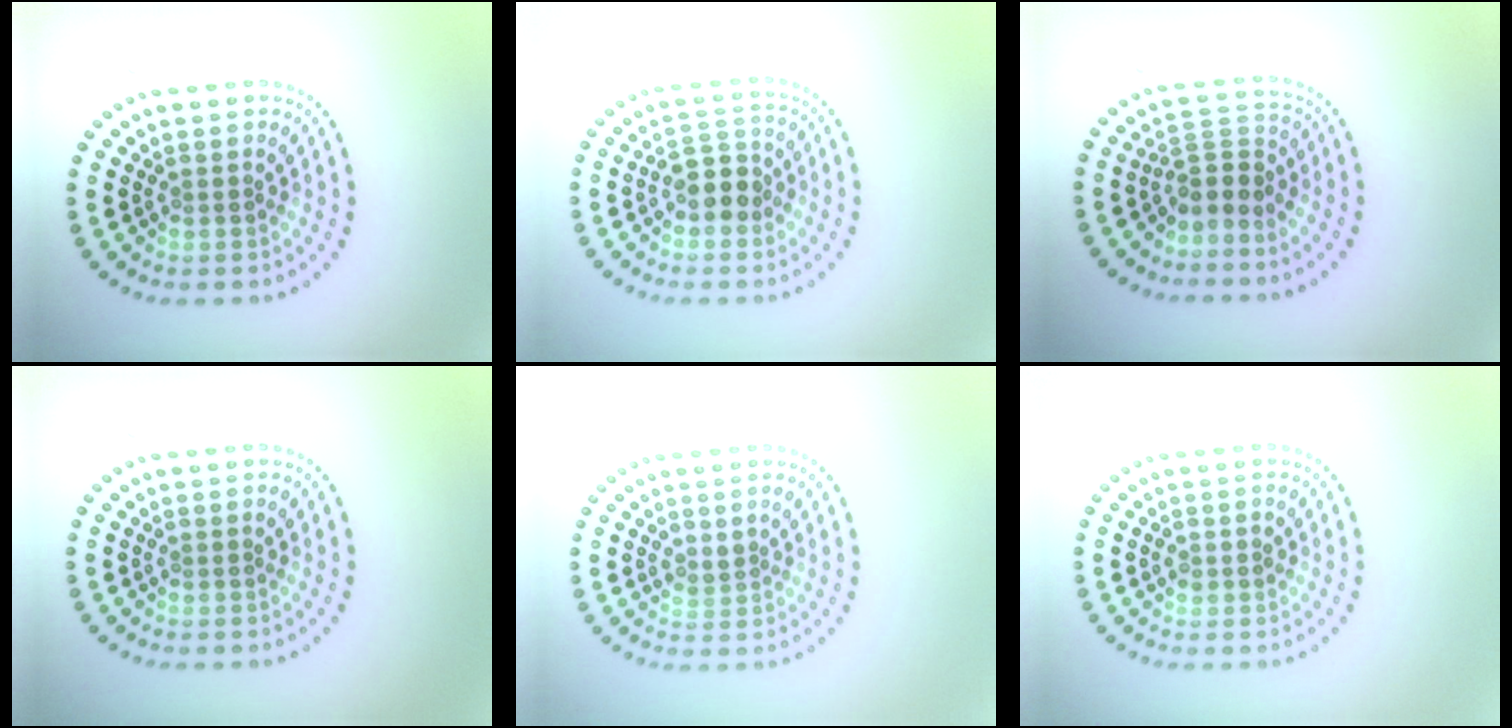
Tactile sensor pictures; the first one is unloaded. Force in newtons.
{"total": 3.4, "press": 3.3, "slide": 0.9}
{"total": 2.8, "press": 2.1, "slide": 1.8}
{"total": 0.0}
{"total": 1.0, "press": 0.8, "slide": 0.6}
{"total": 1.1, "press": 1.0, "slide": 0.4}